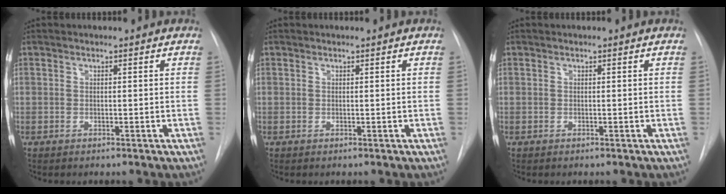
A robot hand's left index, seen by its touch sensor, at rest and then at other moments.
{"total": 0.0}
{"total": 0.0}